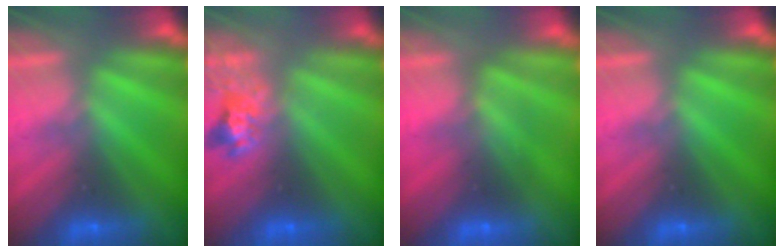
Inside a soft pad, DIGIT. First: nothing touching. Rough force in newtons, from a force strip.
{"total": 2.4}
{"total": 2.6}
{"total": 0.0}